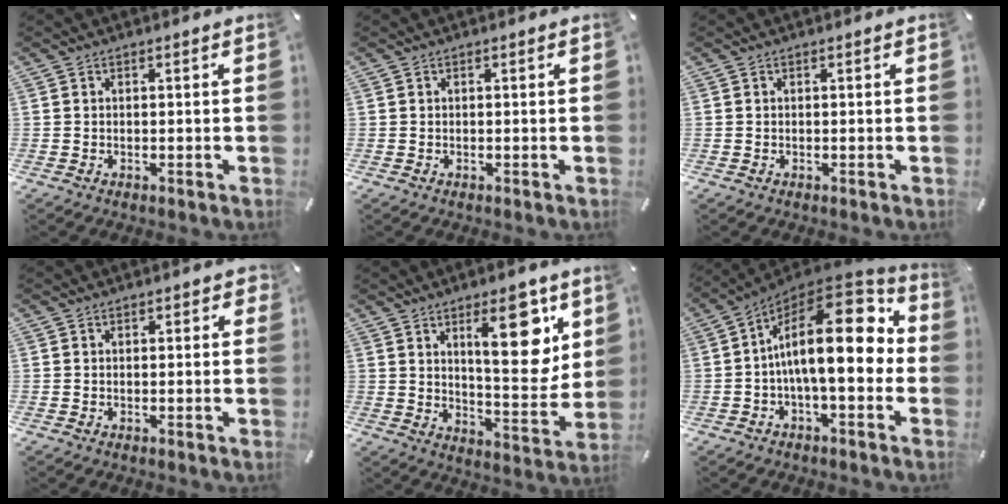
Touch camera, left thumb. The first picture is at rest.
{"total": 0.0}
{"total": 0.0}
{"total": 1.1, "force": [0.1, 0.7, 0.8], "torque": [0.000, -0.001, -0.003]}
{"total": 16.9, "force": [7.6, 6.8, 13.5], "torque": [-0.160, -0.044, 0.112]}
{"total": 21.4, "force": [2.3, 9.2, 19.2], "torque": [-0.316, -0.030, 0.037]}